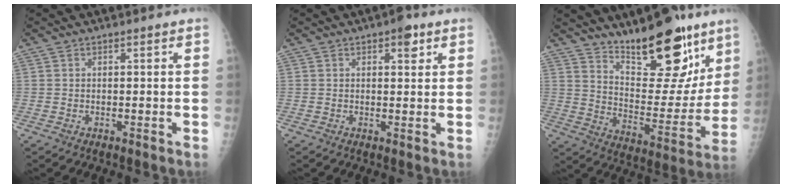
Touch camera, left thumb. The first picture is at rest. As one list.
[{"total": 3.5, "force": [1.9, 1.5, 2.5], "torque": [-0.020, -0.006, 0.022]}, {"total": 20.5, "force": [14.2, 7.5, 12.8], "torque": [-0.138, -0.098, 0.228]}]